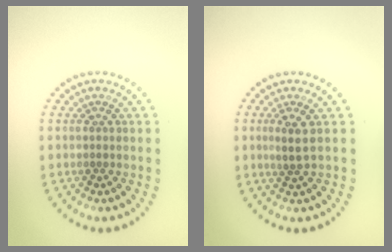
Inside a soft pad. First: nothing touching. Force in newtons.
{"total": 1.8, "press": 1.6, "slide": 0.9}